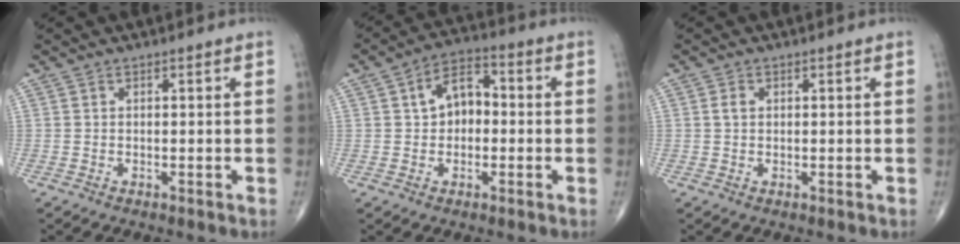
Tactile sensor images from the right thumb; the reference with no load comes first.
{"total": 7.8, "force": [0.4, 5.3, 5.7], "torque": [-0.068, 0.027, -0.005]}
{"total": 1.4, "force": [0.3, 1.0, 1.0], "torque": [-0.017, 0.005, 0.006]}